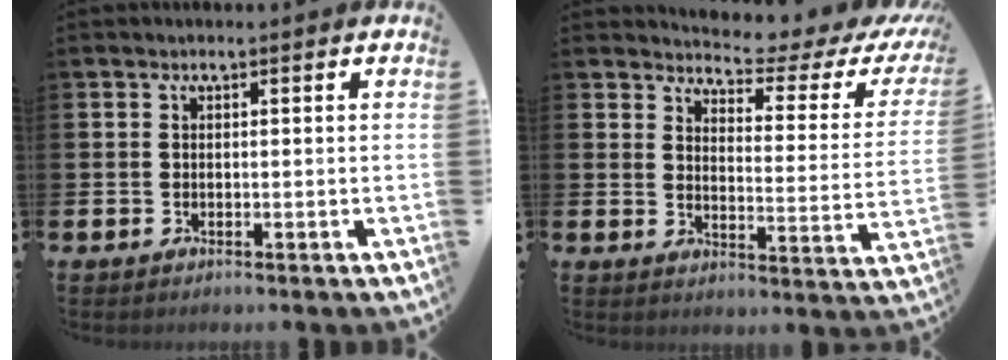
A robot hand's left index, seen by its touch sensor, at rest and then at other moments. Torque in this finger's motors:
{"motor_torque": [0.30, -0.42, 0.21, -0.01]}